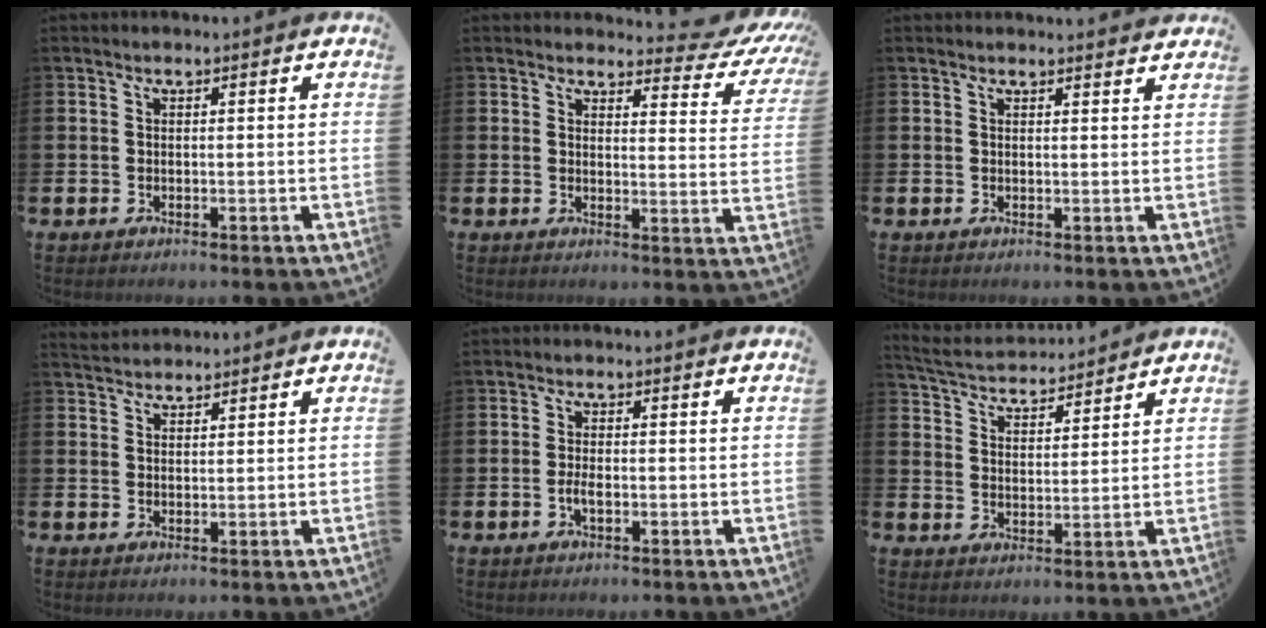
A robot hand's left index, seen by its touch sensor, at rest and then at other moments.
{"total": 3.2, "force": [2.7, 1.4, 1.1], "torque": [-0.009, -0.030, 0.034]}
{"total": 1.3, "force": [1.3, 0.0, 0.0], "torque": [0.008, -0.009, 0.022]}
{"total": 2.6, "force": [2.5, 0.7, 0.2], "torque": [-0.001, -0.010, 0.045]}
{"total": 1.6, "force": [-0.5, 0.6, 1.4], "torque": [-0.027, 0.000, -0.010]}
{"total": 4.7, "force": [4.6, 0.8, 0.4], "torque": [-0.034, -0.028, 0.080]}